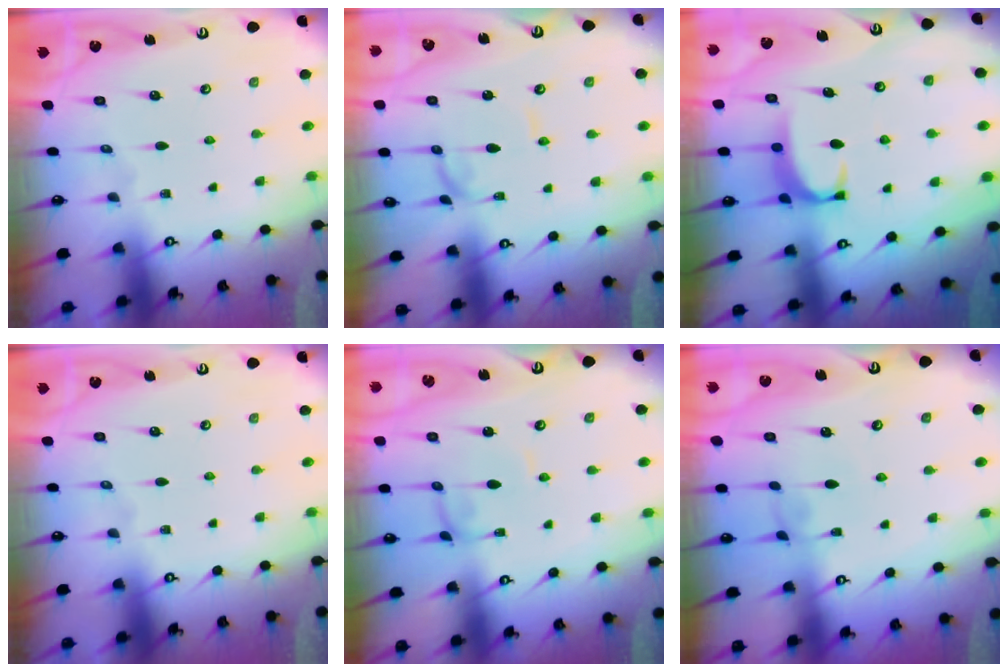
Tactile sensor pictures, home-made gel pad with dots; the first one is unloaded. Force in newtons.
{"total": 1.1, "press": 1.1, "slide": 0.0}
{"total": 1.7, "press": 1.6, "slide": 0.6}
{"total": 0.0}
{"total": 1.1, "press": 1.0, "slide": 0.3}
{"total": 1.8, "press": 1.7, "slide": 0.5}